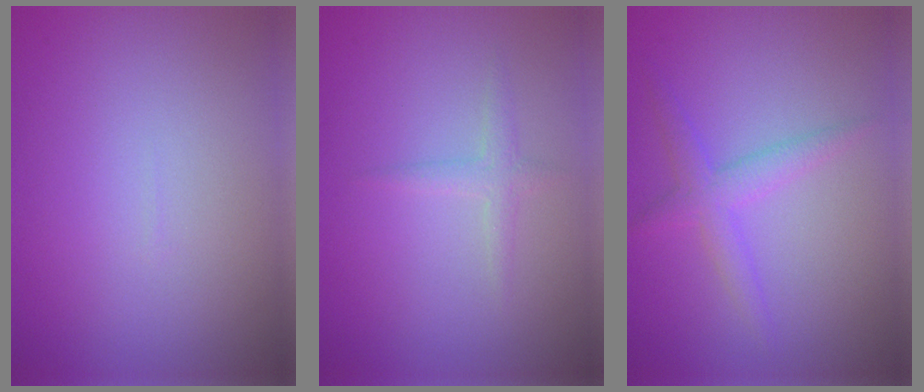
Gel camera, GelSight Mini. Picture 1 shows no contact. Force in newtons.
{"total": 1.3, "press": 1.3, "slide": 0.1}
{"total": 2.4, "press": 2.4, "slide": 0.1}